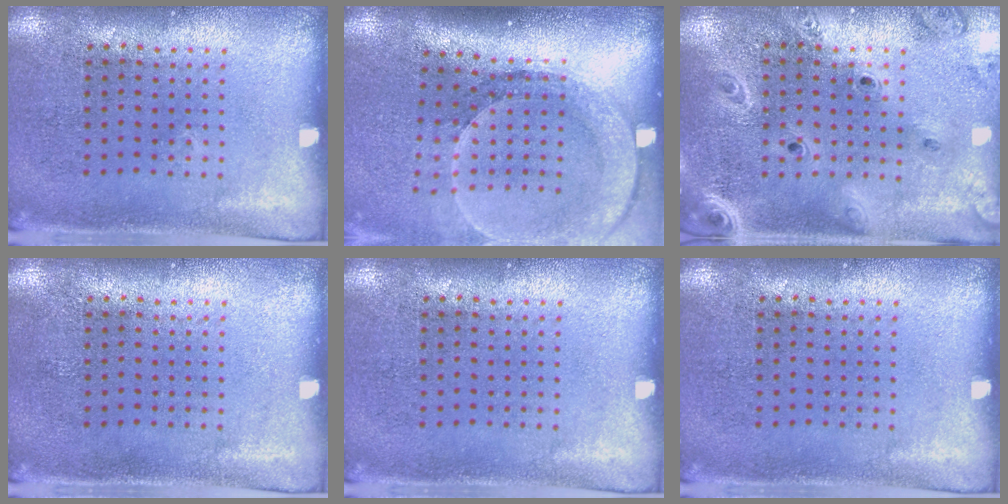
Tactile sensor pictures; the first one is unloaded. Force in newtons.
{"total": 2.6, "press": 2.0, "slide": 1.6}
{"total": 2.5, "press": 2.2, "slide": 1.2}
{"total": 0.0}
{"total": 0.0}
{"total": 0.0}